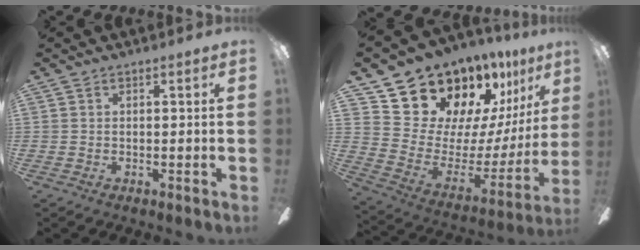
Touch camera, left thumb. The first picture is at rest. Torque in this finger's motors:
{"motor_torque": [2.21, 2.27, 1.38, -1.39, 0.36]}